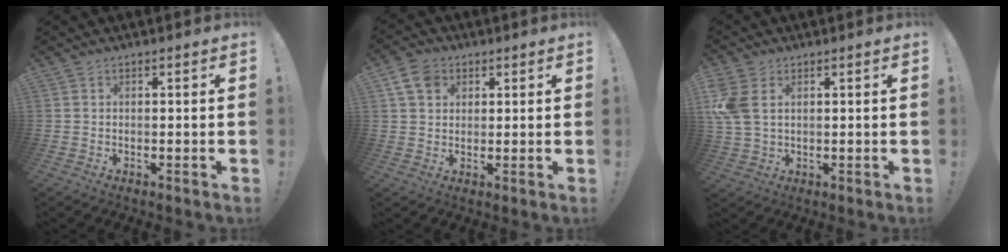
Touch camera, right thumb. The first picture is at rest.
{"total": 7.4, "force": [3.5, 5.6, 3.4], "torque": [-0.061, -0.001, 0.071]}
{"total": 8.0, "force": [2.5, 5.2, 5.5], "torque": [-0.120, -0.003, 0.053]}